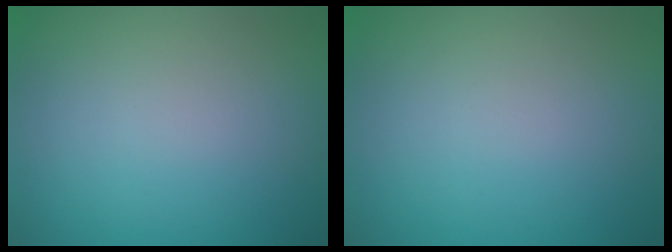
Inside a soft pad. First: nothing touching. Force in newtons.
{"total": 0.0}